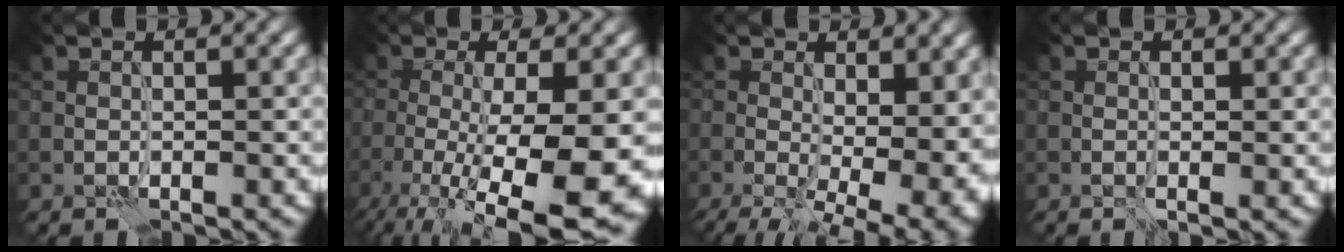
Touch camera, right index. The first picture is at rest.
{"total": 13.0, "force": [-4.7, 3.6, 11.6], "torque": [-0.190, -0.023, -0.074]}
{"total": 14.4, "force": [-2.2, 7.6, 12.1], "torque": [-0.147, -0.025, -0.012]}
{"total": 0.9, "force": [-0.1, 0.1, 0.9], "torque": [-0.015, -0.002, -0.004]}